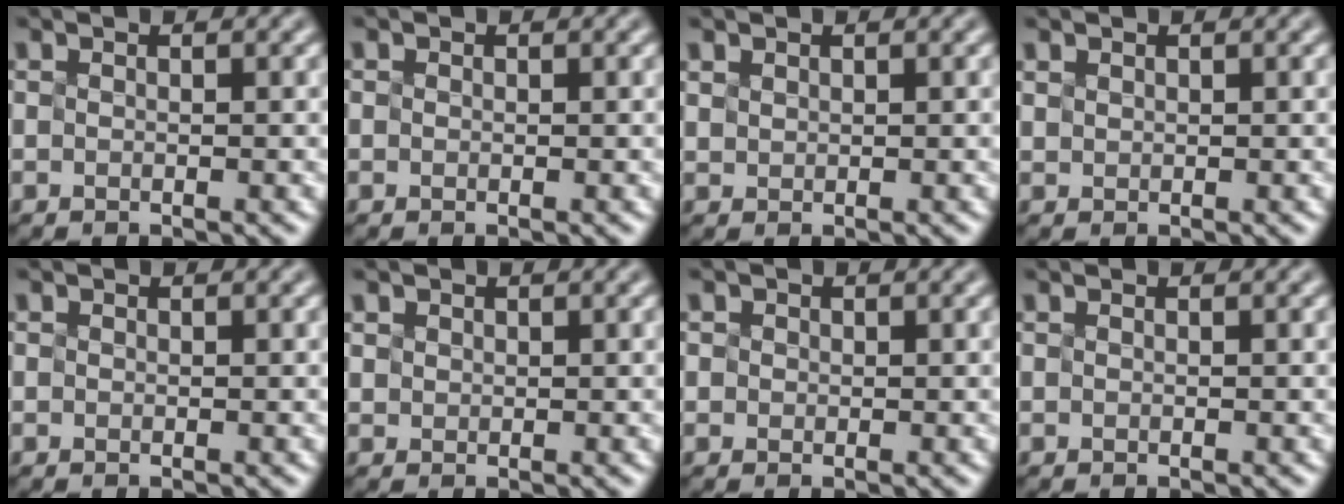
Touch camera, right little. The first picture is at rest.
{"total": 1.6, "force": [-0.5, -1.0, -1.2], "torque": [-0.002, -0.010, 0.015]}
{"total": 2.0, "force": [-0.1, -1.2, -1.5], "torque": [-0.004, -0.009, 0.035]}
{"total": 1.6, "force": [0.0, -1.0, -1.3], "torque": [-0.005, -0.012, 0.032]}
{"total": 1.2, "force": [-0.4, -0.8, -0.9], "torque": [0.001, -0.011, 0.012]}
{"total": 2.1, "force": [-0.4, -1.1, -1.7], "torque": [0.001, -0.009, 0.033]}
{"total": 2.3, "force": [-0.8, -1.1, -1.9], "torque": [0.010, -0.012, 0.018]}
{"total": 0.0}